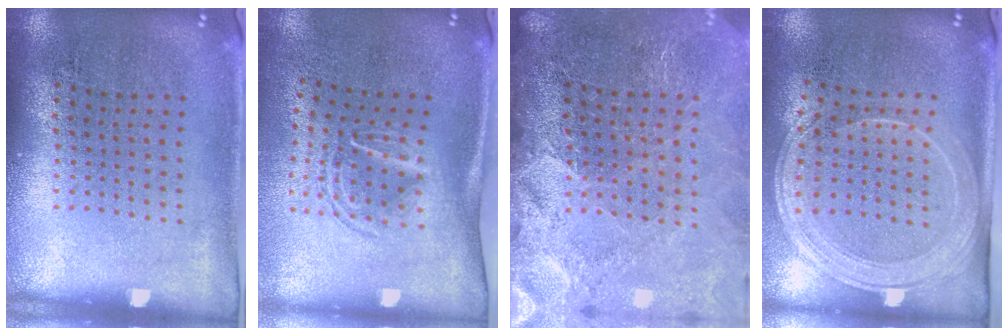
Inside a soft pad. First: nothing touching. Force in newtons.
{"total": 1.7, "press": 1.1, "slide": 1.2}
{"total": 3.3, "press": 3.0, "slide": 1.4}
{"total": 2.1, "press": 1.8, "slide": 1.0}